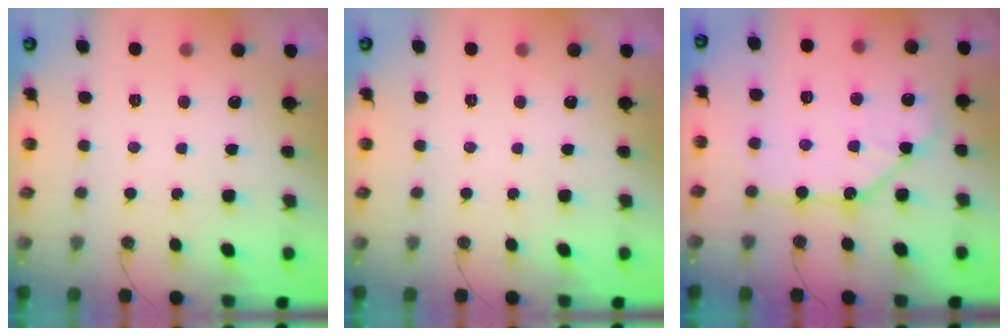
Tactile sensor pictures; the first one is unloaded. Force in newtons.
{"total": 0.0}
{"total": 11.5, "press": 11.4, "slide": 1.1}